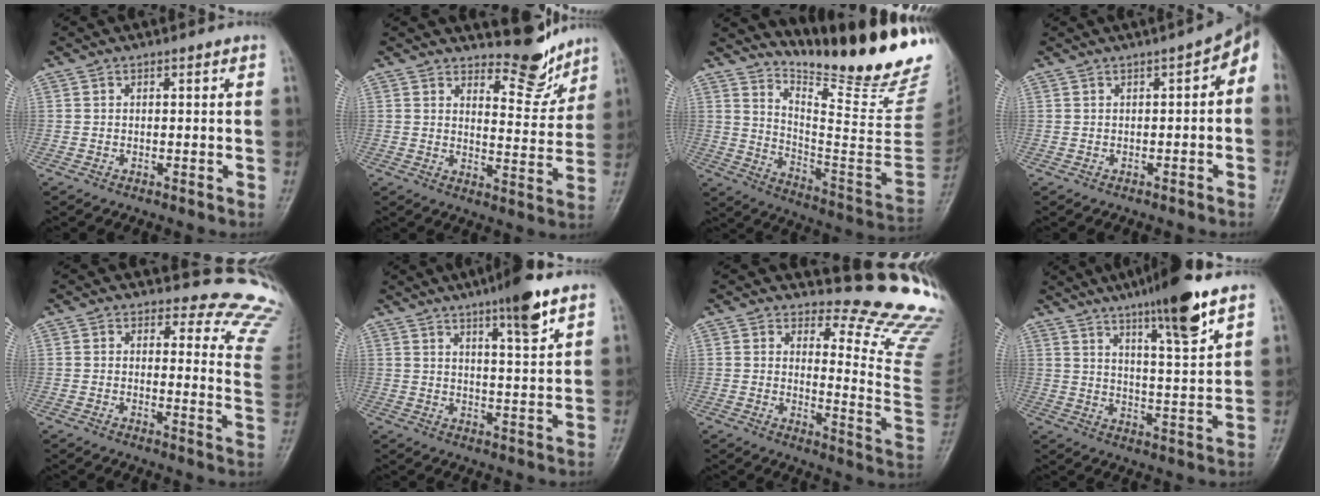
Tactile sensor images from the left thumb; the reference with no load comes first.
{"total": 8.2, "force": [7.3, 2.8, 2.3], "torque": [-0.003, -0.069, 0.106]}
{"total": 23.8, "force": [20.0, 2.2, 12.8], "torque": [-0.165, -0.176, 0.292]}
{"total": 5.2, "force": [0.1, 2.2, 4.7], "torque": [-0.041, 0.027, -0.010]}
{"total": 14.6, "force": [14.0, 3.9, 0.1], "torque": [0.061, -0.153, 0.108]}
{"total": 8.8, "force": [5.6, 1.2, 6.6], "torque": [-0.094, -0.030, 0.084]}
{"total": 15.6, "force": [14.4, 3.0, 5.2], "torque": [-0.027, -0.184, 0.151]}
{"total": 13.4, "force": [8.7, 1.8, 10.0], "torque": [-0.150, -0.046, 0.139]}